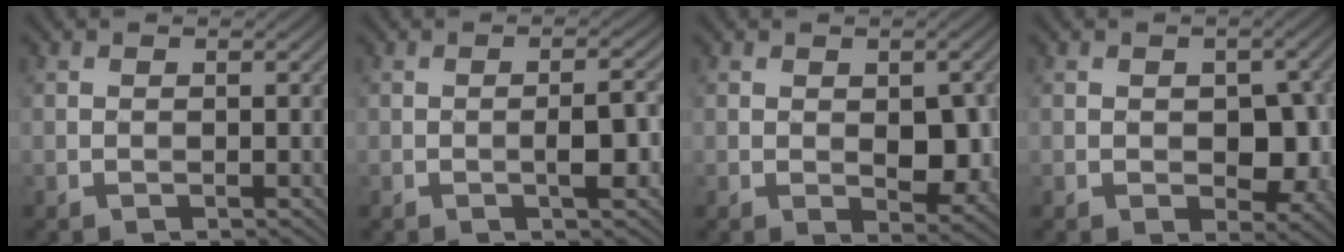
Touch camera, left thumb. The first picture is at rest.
{"total": 2.9, "force": [-1.1, 0.5, 2.7], "torque": [-0.042, 0.008, -0.023]}
{"total": 4.8, "force": [-0.3, 2.6, 4.0], "torque": [-0.063, -0.008, -0.001]}
{"total": 5.2, "force": [-0.7, 3.3, 3.9], "torque": [-0.061, -0.010, -0.007]}